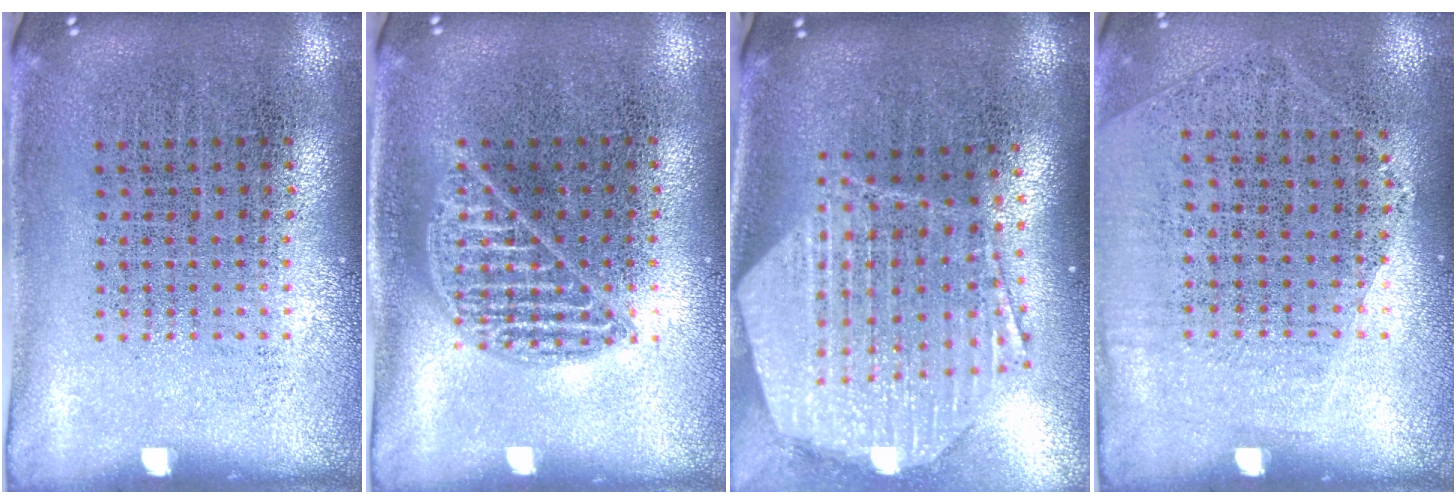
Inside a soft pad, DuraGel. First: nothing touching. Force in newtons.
{"total": 0.9, "press": 0.9, "slide": 0.0}
{"total": 2.7, "press": 2.2, "slide": 1.6}
{"total": 1.2, "press": 1.0, "slide": 0.7}